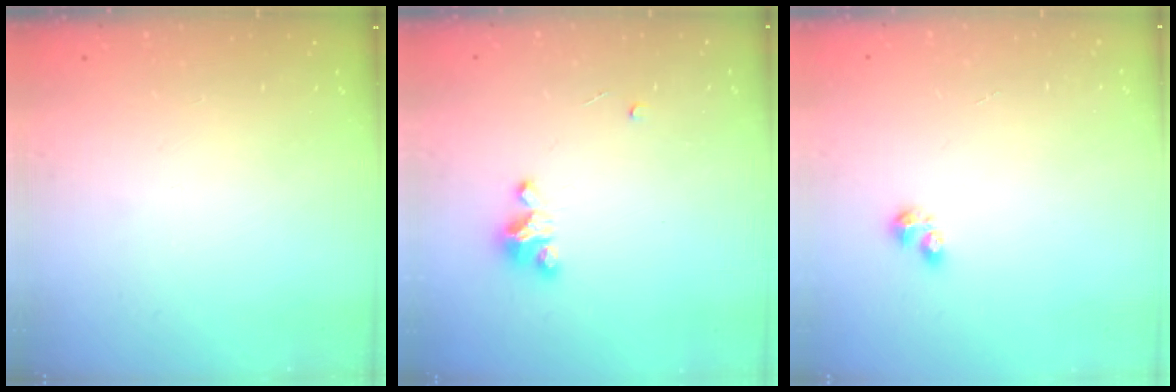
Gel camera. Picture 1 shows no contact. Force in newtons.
{"total": 3.4, "press": 3.4, "slide": 0.4}
{"total": 3.2, "press": 3.2, "slide": 0.4}